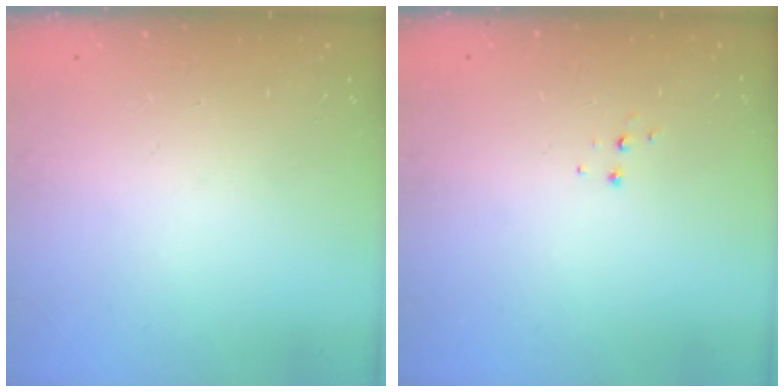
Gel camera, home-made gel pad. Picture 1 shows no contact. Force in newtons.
{"total": 3.9, "press": 3.9, "slide": 0.4}